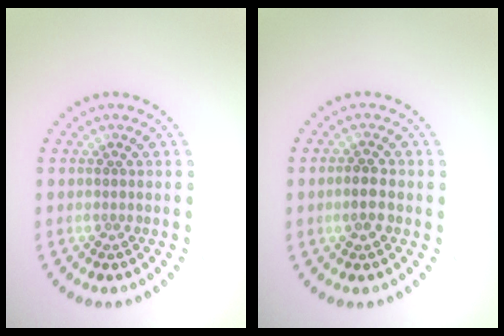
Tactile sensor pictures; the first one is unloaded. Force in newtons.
{"total": 1.9, "press": 1.9, "slide": 0.4}